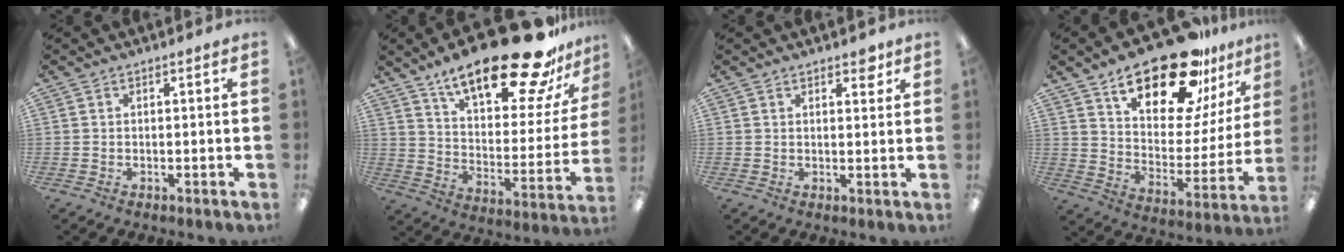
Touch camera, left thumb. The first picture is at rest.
{"total": 27.3, "force": [19.7, 9.1, 16.7], "torque": [-0.243, -0.128, 0.318]}
{"total": 2.6, "force": [1.9, 1.2, 1.3], "torque": [-0.004, -0.007, 0.030]}
{"total": 24.4, "force": [17.1, 9.6, 14.5], "torque": [-0.217, -0.108, 0.289]}